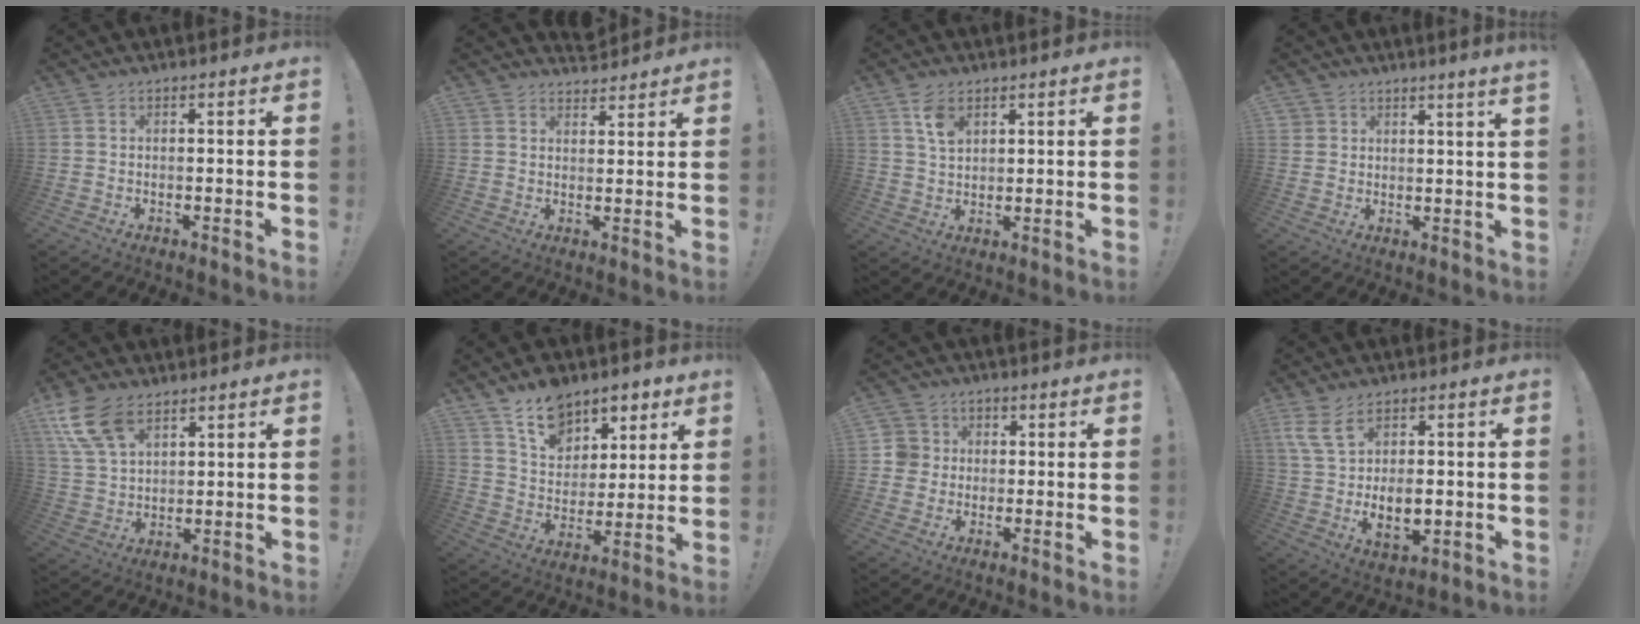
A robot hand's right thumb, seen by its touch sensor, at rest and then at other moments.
{"total": 3.4, "force": [3.0, 1.7, -0.1], "torque": [0.012, -0.025, 0.055]}
{"total": 5.9, "force": [3.2, 3.6, 3.5], "torque": [-0.054, -0.012, 0.058]}
{"total": 3.4, "force": [3.3, 0.4, 0.7], "torque": [-0.010, -0.023, 0.060]}
{"total": 12.4, "force": [7.3, 6.9, 7.3], "torque": [-0.154, -0.025, 0.142]}
{"total": 14.1, "force": [9.5, 9.2, 4.8], "torque": [-0.075, -0.066, 0.179]}
{"total": 6.1, "force": [0.4, 5.9, 1.3], "torque": [-0.020, 0.005, 0.008]}
{"total": 11.5, "force": [2.1, 6.8, 9.0], "torque": [-0.166, -0.020, 0.038]}